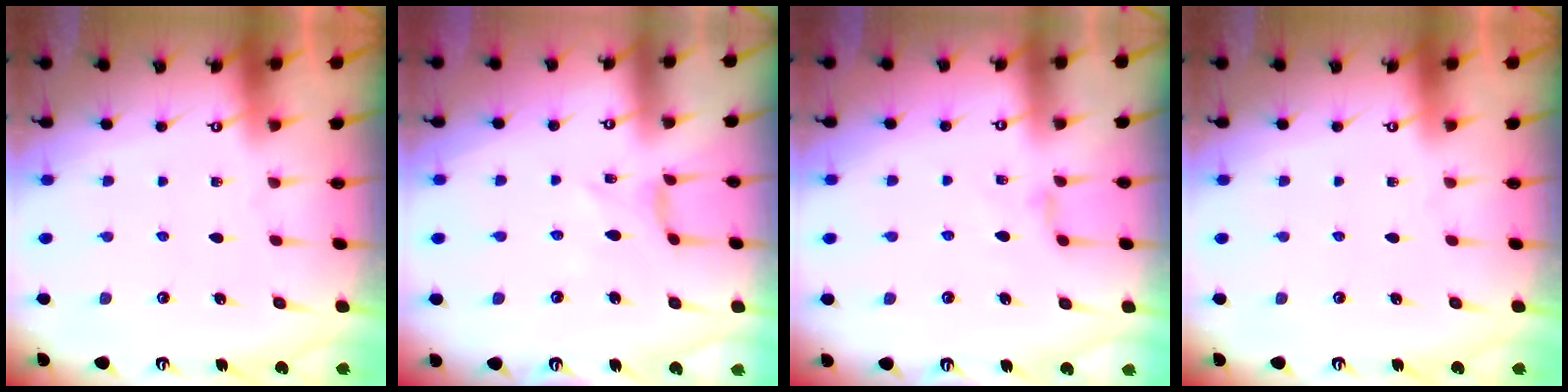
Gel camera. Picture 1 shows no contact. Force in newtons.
{"total": 1.1, "press": 1.1, "slide": 0.4}
{"total": 2.3, "press": 2.2, "slide": 0.5}
{"total": 0.0}